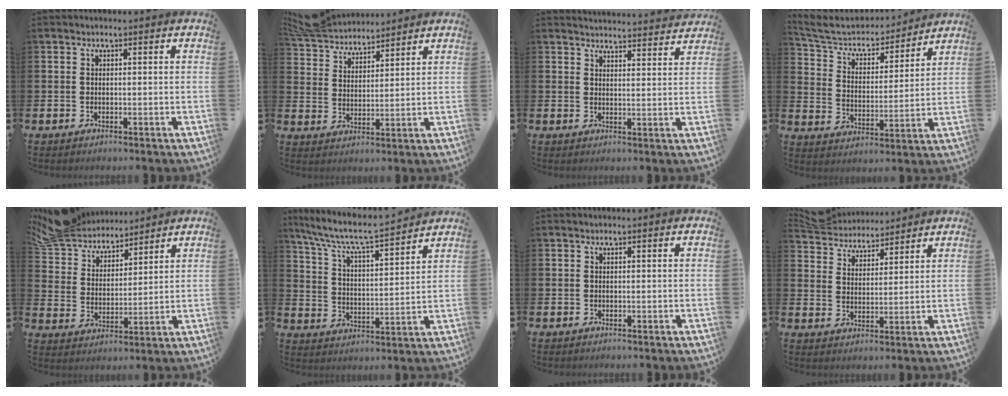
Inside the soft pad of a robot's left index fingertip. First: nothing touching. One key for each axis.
{"total": 5.9, "fx": 5.8, "fy": 1.2, "fz": 0.4, "tx": -0.038, "ty": -0.031, "tz": 0.106}
{"total": 3.9, "fx": 3.9, "fy": 0.1, "fz": 0.2, "tx": 0.001, "ty": -0.032, "tz": 0.067}
{"total": 6.8, "fx": 6.3, "fy": 2.4, "fz": 1.0, "tx": -0.059, "ty": -0.049, "tz": 0.108}
{"total": 7.6, "fx": 7.3, "fy": 2.2, "fz": 0.8, "tx": -0.058, "ty": -0.043, "tz": 0.133}
{"total": 7.9, "fx": 7.2, "fy": 0.7, "fz": 3.1, "tx": -0.092, "ty": -0.054, "tz": 0.121}
{"total": 0.0}
{"total": 5.6, "fx": 5.5, "fy": 0.9, "fz": 0.0, "tx": -0.027, "ty": -0.033, "tz": 0.100}